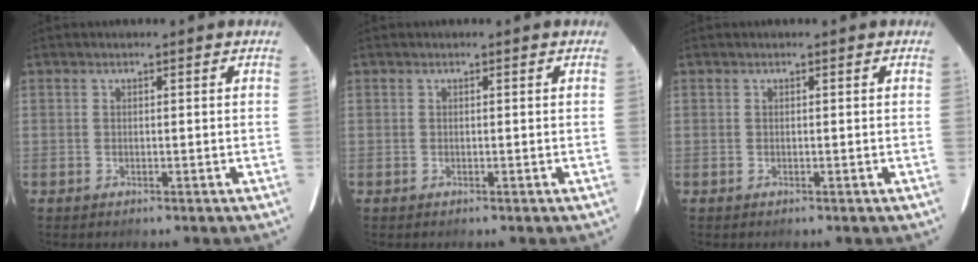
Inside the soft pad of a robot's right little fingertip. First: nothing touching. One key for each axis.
{"total": 0.0}
{"total": 0.0}